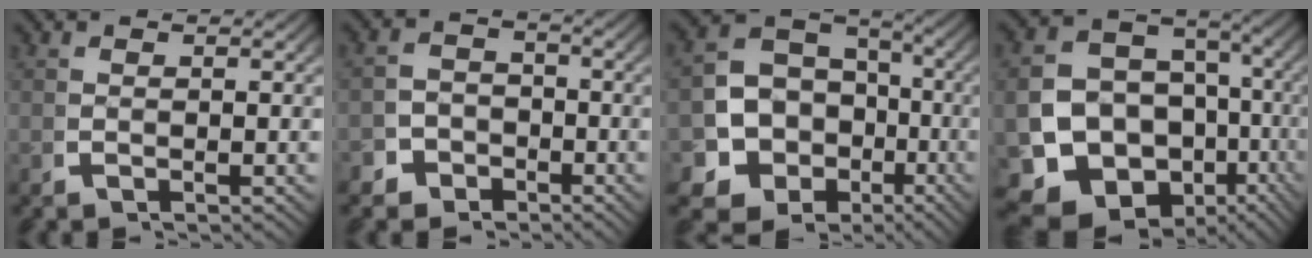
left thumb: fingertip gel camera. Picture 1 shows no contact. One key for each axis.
{"total": 4.5, "fx": -2.6, "fy": 3.6, "fz": 0.9, "tx": -0.003, "ty": -0.019, "tz": -0.044}
{"total": 13.6, "fx": -3.7, "fy": 11.4, "fz": 6.4, "tx": -0.149, "ty": -0.061, "tz": -0.051}
{"total": 19.8, "fx": -6.0, "fy": 15.8, "fz": 10.2, "tx": -0.244, "ty": -0.111, "tz": -0.075}